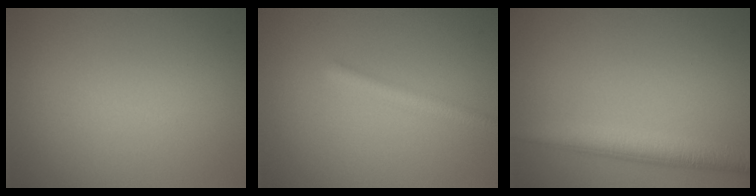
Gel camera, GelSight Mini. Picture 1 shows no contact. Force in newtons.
{"total": 2.1, "press": 2.1, "slide": 0.1}
{"total": 4.1, "press": 4.1, "slide": 0.1}